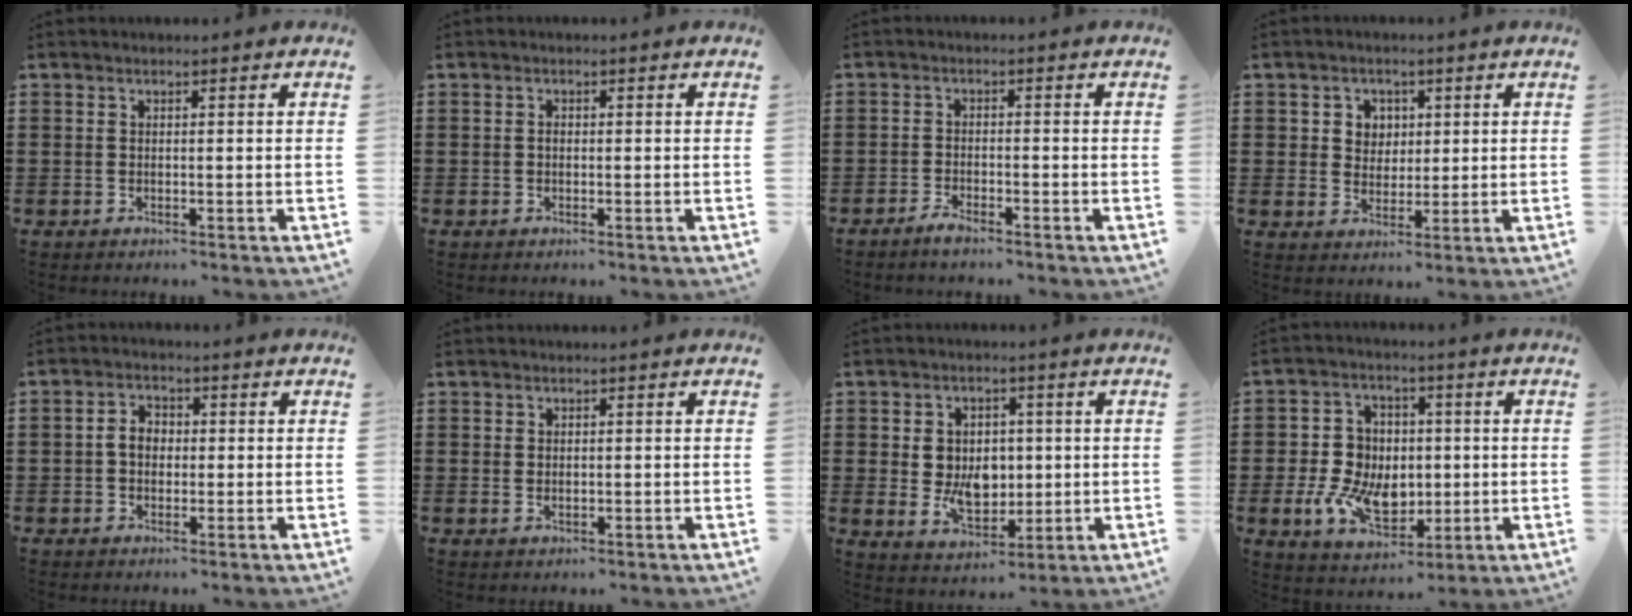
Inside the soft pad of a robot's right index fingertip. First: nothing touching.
{"total": 0.6, "force": [-0.1, 0.4, 0.5], "torque": [-0.012, -0.002, -0.002]}
{"total": 1.8, "force": [-1.7, 0.1, 0.6], "torque": [-0.015, 0.000, -0.032]}
{"total": 3.7, "force": [1.1, 3.5, 0.7], "torque": [-0.030, 0.013, 0.018]}
{"total": 3.3, "force": [-0.1, 2.4, 2.3], "torque": [-0.049, 0.009, -0.004]}
{"total": 0.8, "force": [0.2, 0.5, 0.5], "torque": [-0.011, 0.005, 0.004]}
{"total": 6.3, "force": [0.5, 4.9, 3.9], "torque": [-0.062, 0.004, 0.006]}
{"total": 9.7, "force": [-1.2, 7.6, 5.9], "torque": [-0.152, 0.016, -0.022]}